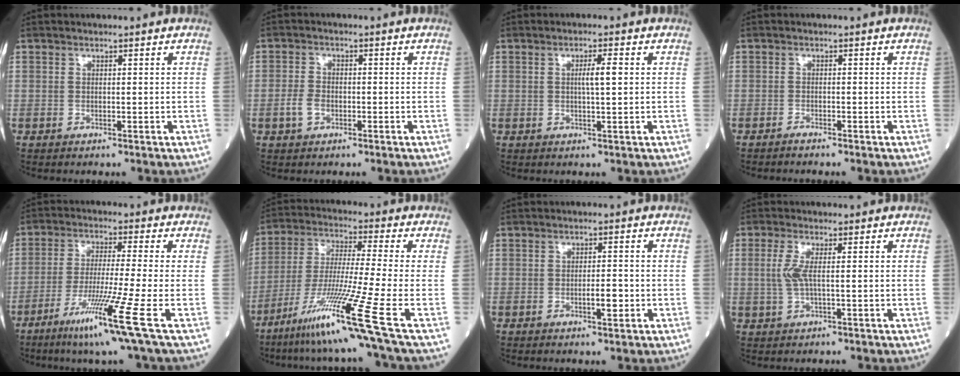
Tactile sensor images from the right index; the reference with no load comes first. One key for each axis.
{"total": 2.9, "fx": -1.2, "fy": 1.8, "fz": 1.9, "tx": -0.043, "ty": 0.004, "tz": -0.024}
{"total": 2.8, "fx": 0.4, "fy": 0.1, "fz": 2.8, "tx": -0.051, "ty": 0.000, "tz": 0.007}
{"total": 1.0, "fx": -0.9, "fy": -0.1, "fz": 0.2, "tx": -0.007, "ty": -0.001, "tz": -0.017}
{"total": 11.6, "fx": -5.8, "fy": -2.4, "fz": 9.8, "tx": -0.182, "ty": -0.041, "tz": -0.109}
{"total": 15.4, "fx": -9.1, "fy": -3.3, "fz": 12.0, "tx": -0.239, "ty": -0.048, "tz": -0.163}
{"total": 2.5, "fx": -0.9, "fy": 0.4, "fz": 2.3, "tx": -0.036, "ty": 0.000, "tz": -0.013}
{"total": 3.1, "fx": 0.2, "fy": 0.4, "fz": 3.1, "tx": -0.078, "ty": 0.000, "tz": 0.004}